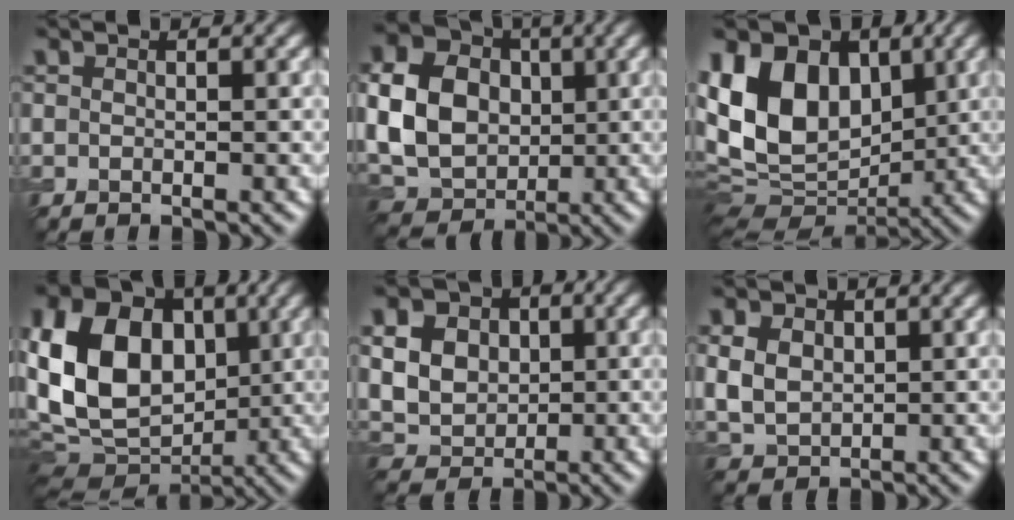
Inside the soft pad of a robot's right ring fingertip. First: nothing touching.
{"total": 8.8, "force": [0.6, 6.9, 5.5], "torque": [-0.129, 0.008, 0.005]}
{"total": 14.6, "force": [3.0, 10.6, 9.6], "torque": [-0.201, 0.020, 0.061]}
{"total": 12.3, "force": [1.2, 9.1, 8.2], "torque": [-0.170, 0.005, 0.009]}
{"total": 13.2, "force": [4.3, 10.6, 6.6], "torque": [-0.140, 0.030, 0.072]}
{"total": 4.4, "force": [0.8, 3.4, 2.6], "torque": [-0.069, 0.003, 0.016]}